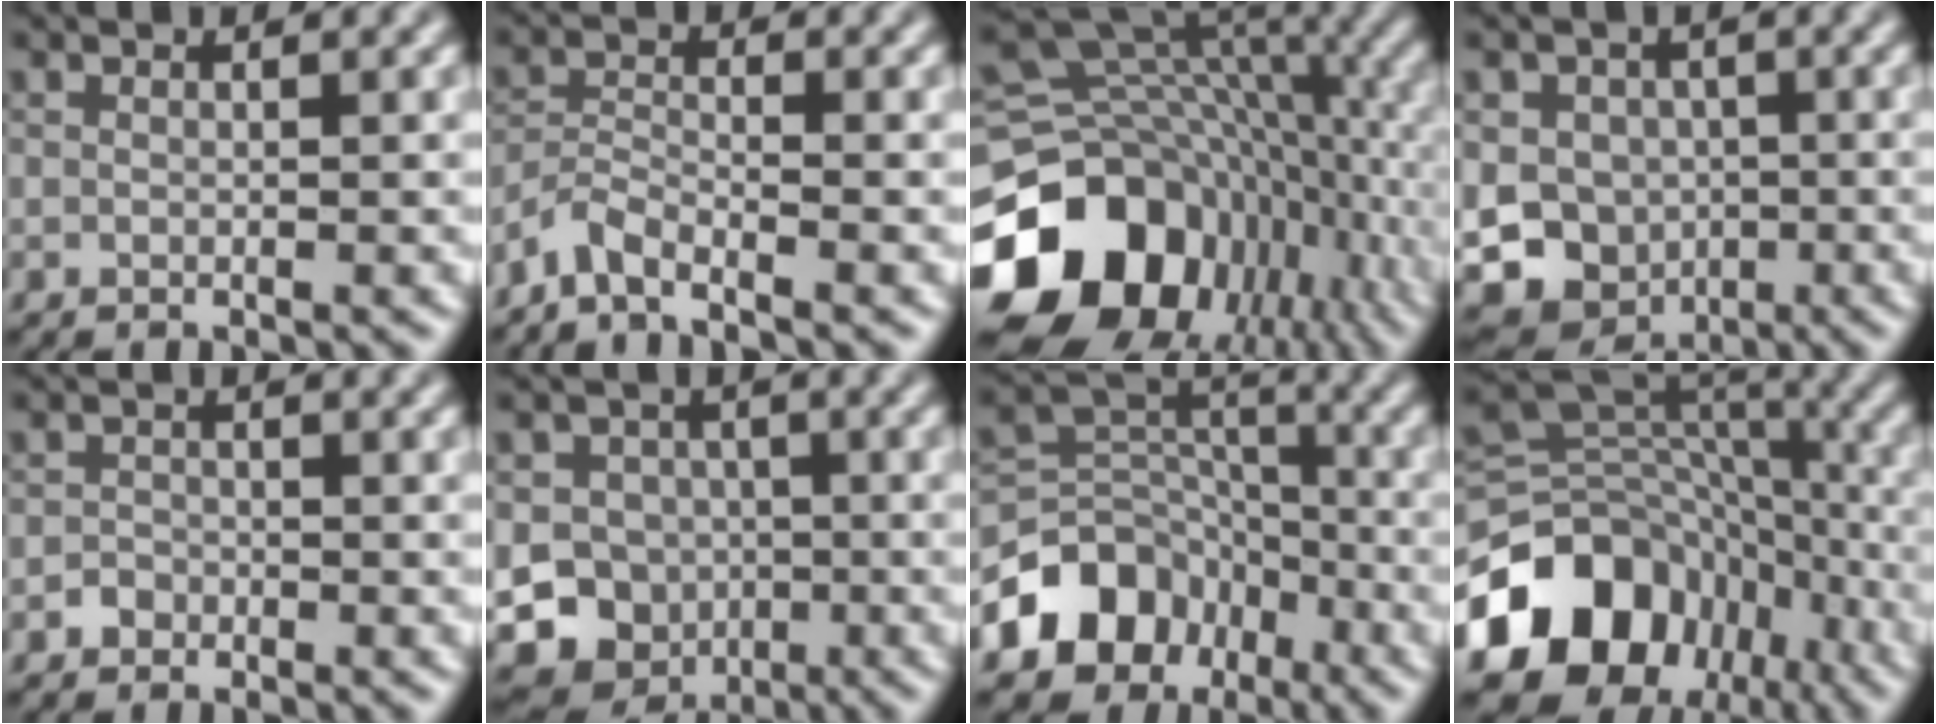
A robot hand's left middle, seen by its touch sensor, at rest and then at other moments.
{"total": 2.4, "force": [-2.1, 0.4, 1.2], "torque": [-0.026, 0.003, -0.051]}
{"total": 17.2, "force": [-6.0, 12.9, 9.7], "torque": [-0.210, -0.026, -0.104]}
{"total": 12.2, "force": [-2.5, 11.0, 4.5], "torque": [-0.087, -0.008, -0.068]}
{"total": 0.9, "force": [-0.5, 0.8, 0.0], "torque": [0.007, 0.002, -0.009]}
{"total": 13.5, "force": [-3.9, 12.3, 3.8], "torque": [-0.088, -0.012, -0.085]}
{"total": 7.6, "force": [-4.2, 5.6, 2.8], "torque": [-0.041, 0.002, -0.084]}
{"total": 15.3, "force": [-7.7, 11.7, 6.2], "torque": [-0.137, 0.006, -0.124]}